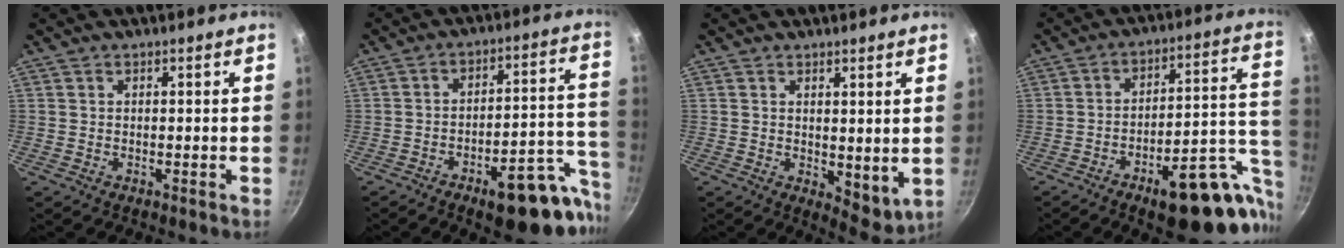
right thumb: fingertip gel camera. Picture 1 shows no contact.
{"total": 18.5, "force": [-10.3, 6.5, 14.0], "torque": [-0.129, 0.068, -0.140]}
{"total": 6.0, "force": [1.5, 3.0, 4.9], "torque": [-0.058, -0.025, 0.026]}
{"total": 21.4, "force": [-9.6, 8.1, 17.3], "torque": [-0.178, 0.050, -0.133]}